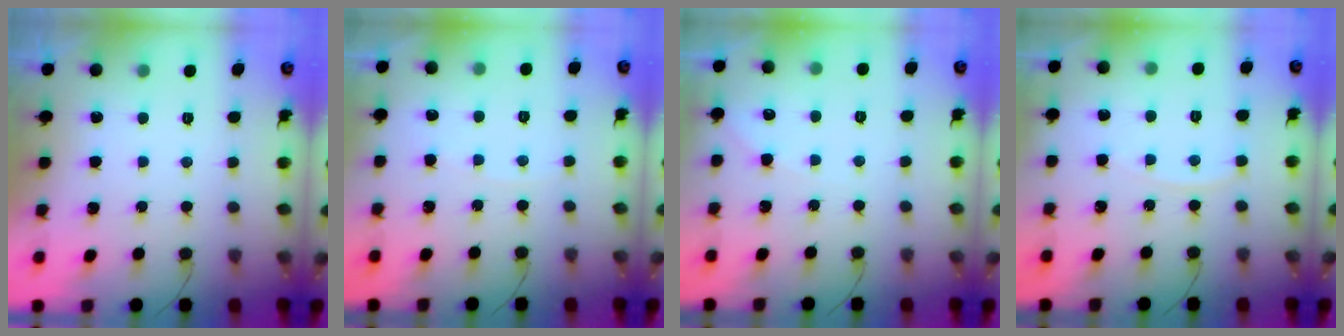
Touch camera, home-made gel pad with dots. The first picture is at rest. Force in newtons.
{"total": 1.5, "press": 1.4, "slide": 0.3}
{"total": 3.7, "press": 3.7, "slide": 0.6}
{"total": 2.9, "press": 2.9, "slide": 0.3}